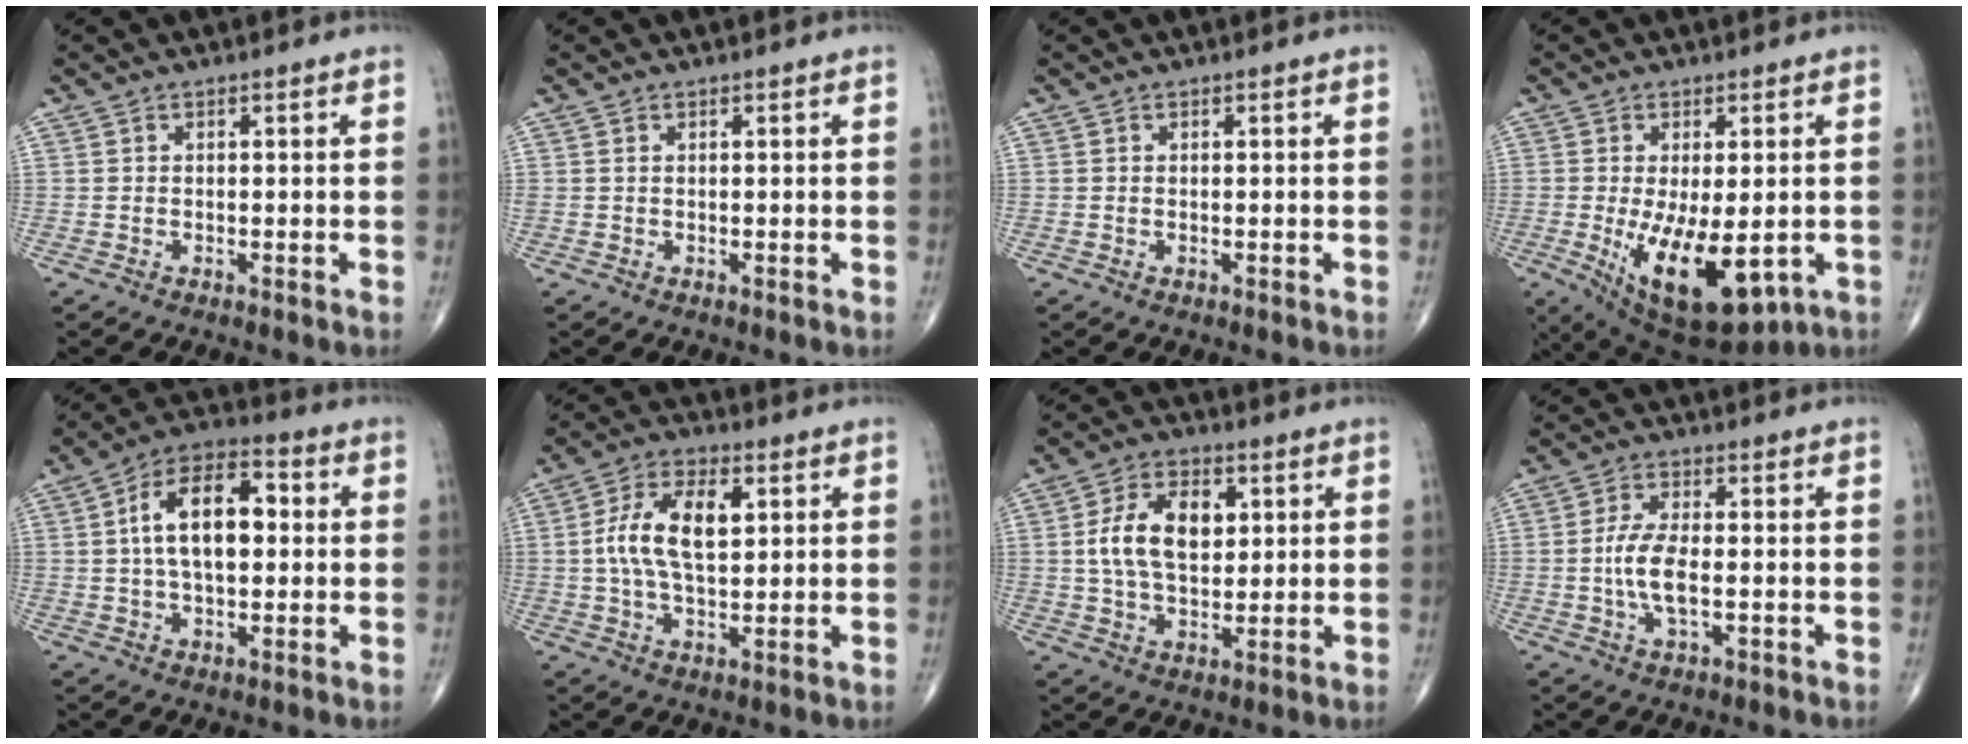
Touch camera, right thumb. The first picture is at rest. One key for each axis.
{"total": 0.0}
{"total": 0.0}
{"total": 15.5, "fx": -4.0, "fy": 6.9, "fz": 13.3, "tx": -0.224, "ty": -0.022, "tz": -0.038}
{"total": 13.8, "fx": 1.4, "fy": 7.5, "fz": 11.5, "tx": -0.185, "ty": 0.026, "tz": 0.015}
{"total": 11.7, "fx": 2.0, "fy": 5.9, "fz": 9.9, "tx": -0.184, "ty": 0.008, "tz": 0.034}
{"total": 11.9, "fx": 2.2, "fy": 7.3, "fz": 9.1, "tx": -0.146, "ty": 0.000, "tz": 0.038}
{"total": 7.1, "fx": -0.9, "fy": 2.9, "fz": 6.4, "tx": -0.139, "ty": 0.003, "tz": -0.019}